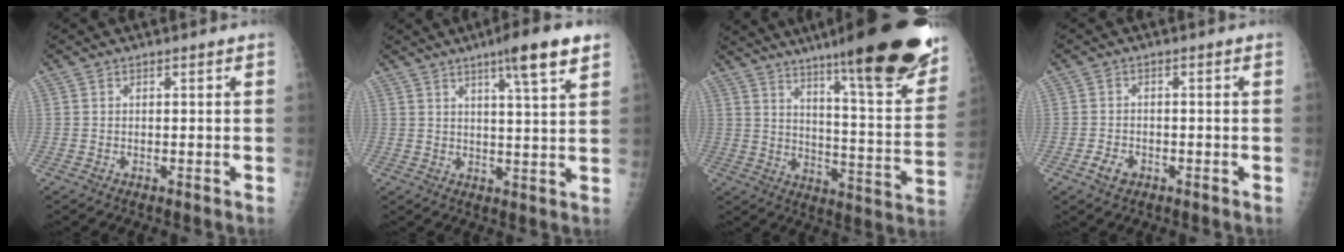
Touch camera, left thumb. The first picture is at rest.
{"total": 9.5, "force": [5.6, 1.0, 7.6], "torque": [-0.107, -0.023, 0.080]}
{"total": 28.3, "force": [19.2, 4.3, 20.3], "torque": [-0.261, -0.087, 0.270]}
{"total": 3.0, "force": [-1.6, 2.1, 1.5], "torque": [-0.022, 0.005, -0.027]}